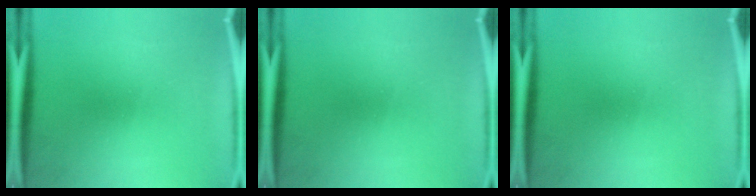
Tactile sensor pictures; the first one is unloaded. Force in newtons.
{"total": 0.0}
{"total": 0.0}